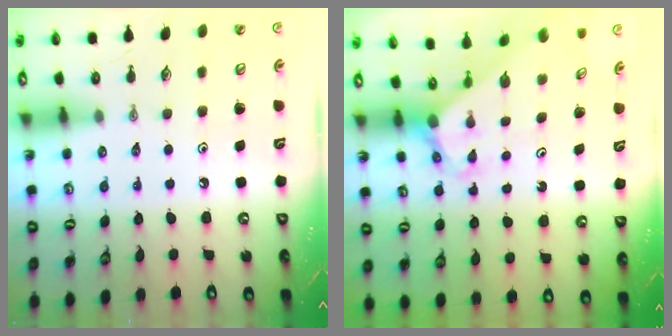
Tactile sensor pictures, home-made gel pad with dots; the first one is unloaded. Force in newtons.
{"total": 3.0, "press": 3.0, "slide": 0.2}